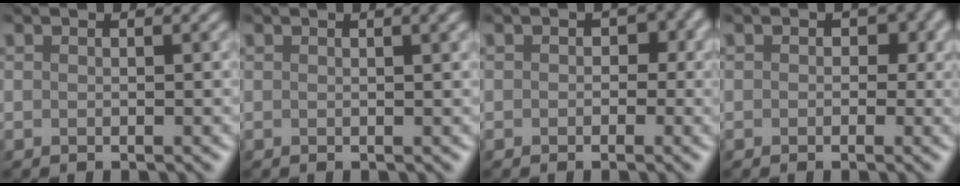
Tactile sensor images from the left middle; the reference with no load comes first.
{"total": 1.3, "force": [0.4, 0.5, 1.2], "torque": [-0.006, 0.000, -0.002]}
{"total": 1.8, "force": [-0.2, 1.6, 0.7], "torque": [0.017, 0.006, -0.013]}
{"total": 2.2, "force": [0.0, 2.0, 1.0], "torque": [0.015, 0.008, -0.009]}